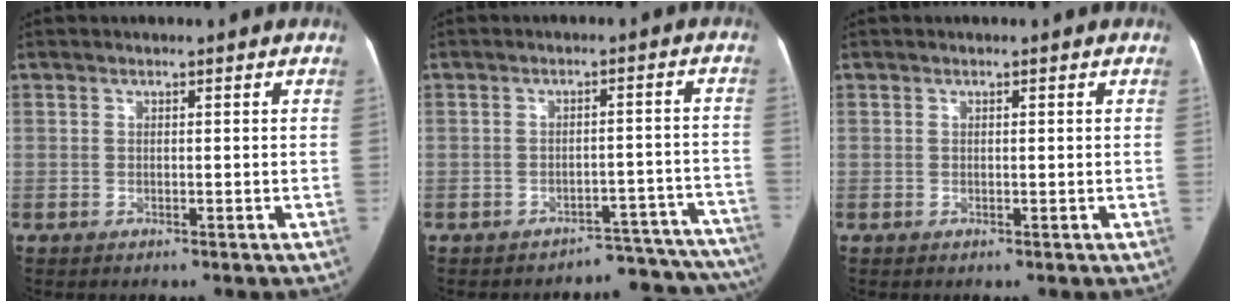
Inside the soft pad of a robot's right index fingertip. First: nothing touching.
{"total": 12.2, "force": [-11.8, 3.0, -0.7], "torque": [0.044, 0.059, -0.136]}
{"total": 0.0}